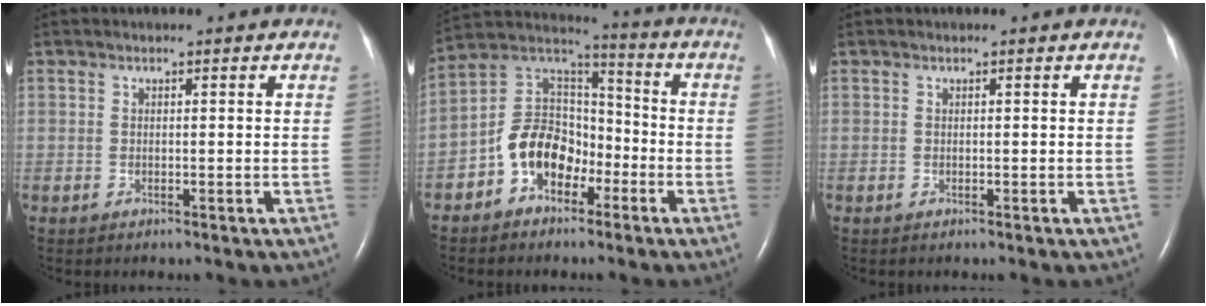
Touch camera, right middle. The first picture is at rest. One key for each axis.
{"total": 10.6, "fx": -4.8, "fy": 7.1, "fz": 6.2, "tx": -0.135, "ty": 0.034, "tz": -0.088}
{"total": 0.0}